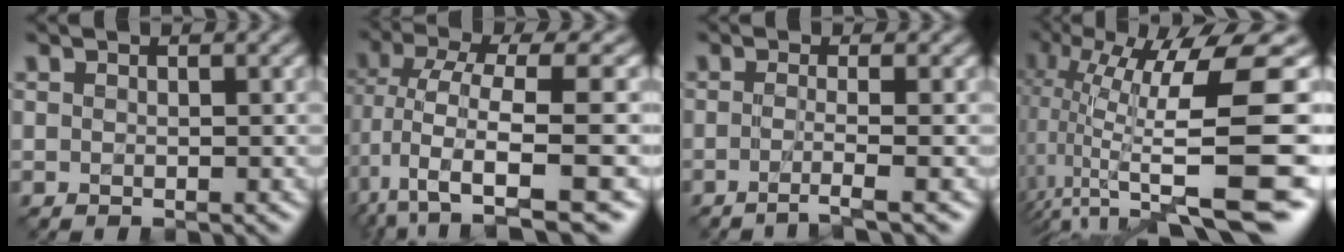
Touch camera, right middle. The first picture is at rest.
{"total": 8.3, "force": [-2.9, 3.0, 7.1], "torque": [-0.133, 0.005, -0.057]}
{"total": 2.6, "force": [-1.0, 0.6, 2.3], "torque": [-0.027, -0.007, -0.033]}
{"total": 12.8, "force": [1.5, 2.9, 12.4], "torque": [-0.206, 0.007, 0.046]}